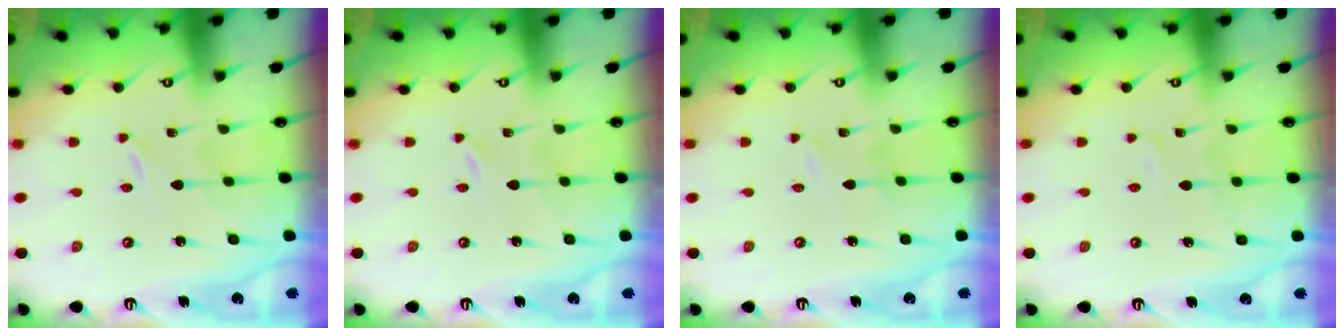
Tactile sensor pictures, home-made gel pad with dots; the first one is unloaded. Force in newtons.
{"total": 0.0}
{"total": 1.7, "press": 1.7, "slide": 0.2}
{"total": 2.5, "press": 2.5, "slide": 0.3}